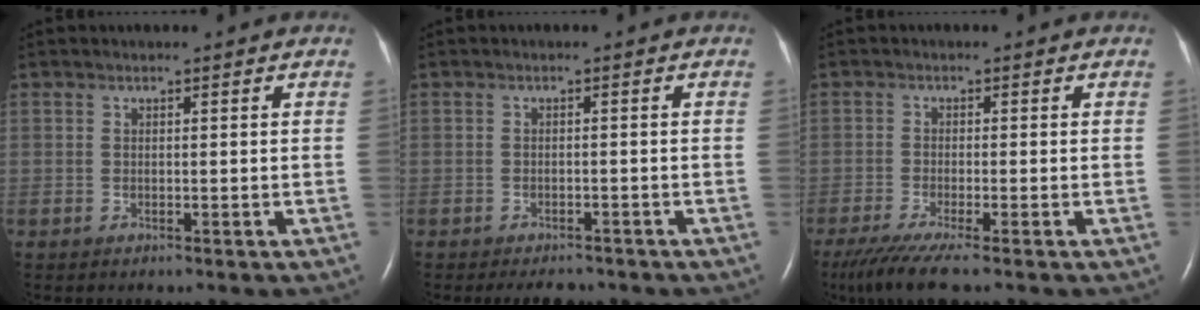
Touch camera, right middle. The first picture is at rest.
{"total": 3.8, "force": [-3.3, 1.5, 1.3], "torque": [-0.017, -0.003, -0.043]}
{"total": 7.0, "force": [-5.3, 0.1, 4.7], "torque": [-0.083, -0.021, -0.092]}